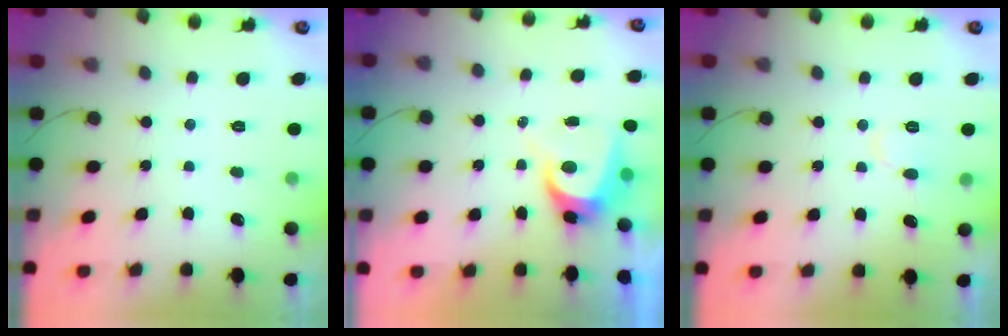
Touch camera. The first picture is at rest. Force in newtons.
{"total": 6.9, "press": 6.8, "slide": 0.5}
{"total": 7.1, "press": 7.1, "slide": 0.6}